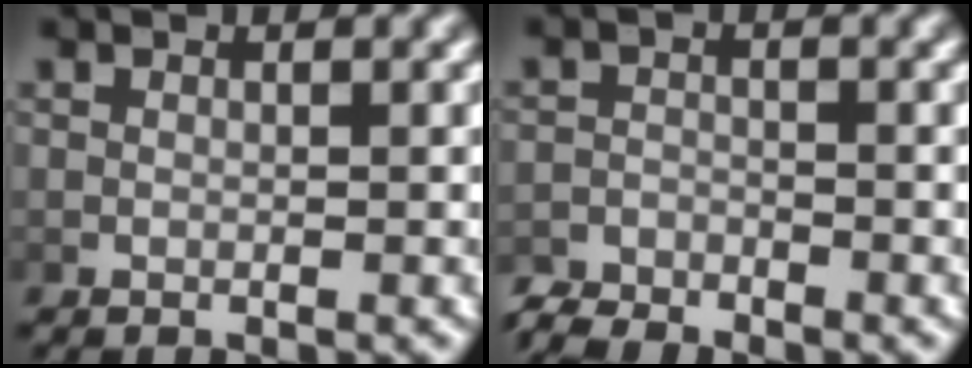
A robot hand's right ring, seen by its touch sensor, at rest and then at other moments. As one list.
[{"total": 2.7, "force": [-2.6, 0.7, 0.1], "torque": [0.002, -0.010, -0.049]}]